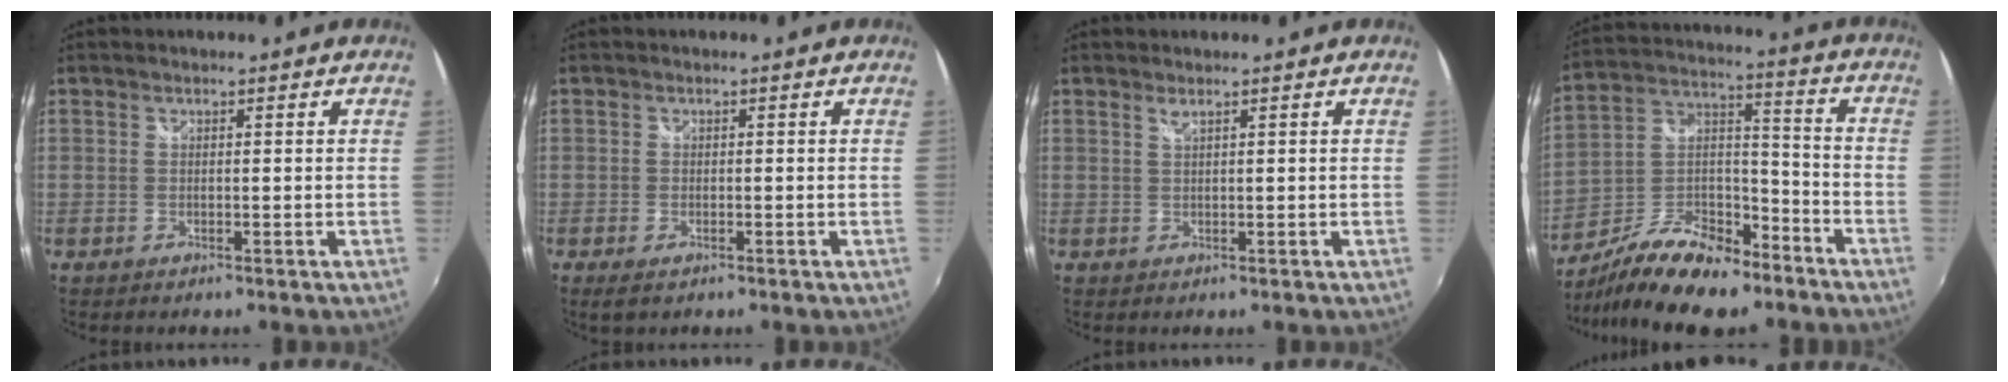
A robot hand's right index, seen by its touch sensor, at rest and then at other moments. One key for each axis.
{"total": 2.2, "fx": -1.3, "fy": 1.1, "fz": 1.4, "tx": -0.028, "ty": -0.008, "tz": -0.022}
{"total": 0.8, "fx": 0.6, "fy": -0.2, "fz": 0.5, "tx": -0.007, "ty": 0.001, "tz": 0.009}
{"total": 18.0, "fx": -12.6, "fy": 7.7, "fz": 10.3, "tx": -0.207, "ty": 0.009, "tz": -0.218}